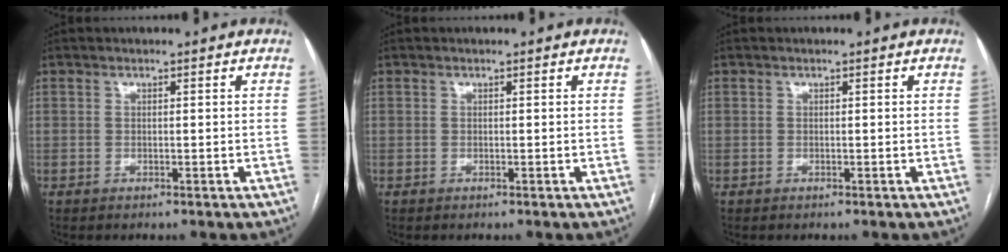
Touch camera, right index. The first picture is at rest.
{"total": 0.0}
{"total": 0.0}